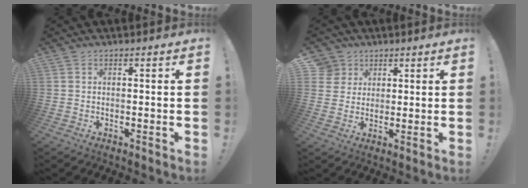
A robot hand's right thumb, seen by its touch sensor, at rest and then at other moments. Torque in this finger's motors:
{"motor_torque": [-0.13, 0.26, 0.11, -0.03, 0.00]}